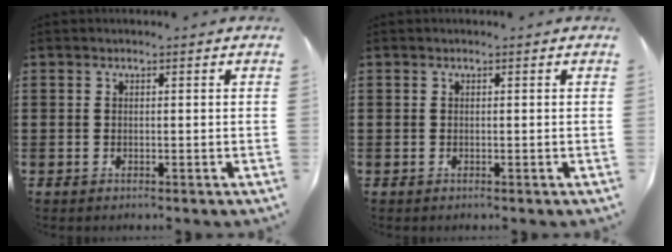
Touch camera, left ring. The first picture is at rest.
{"total": 0.0}